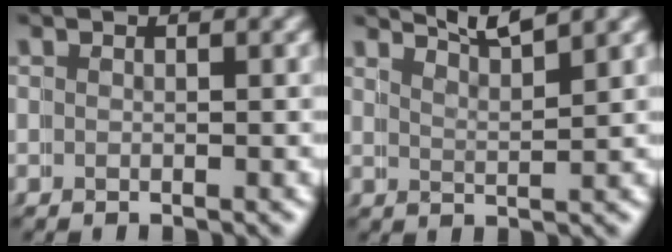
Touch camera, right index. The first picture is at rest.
{"total": 5.4, "force": [5.1, 0.0, 1.7], "torque": [-0.029, 0.013, 0.076]}